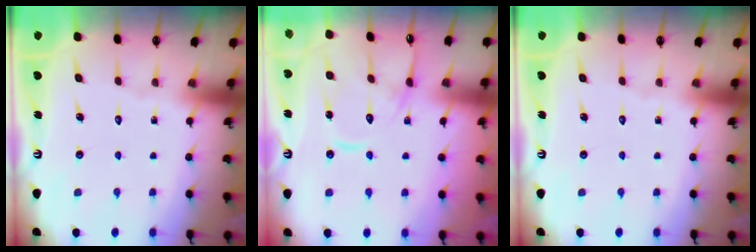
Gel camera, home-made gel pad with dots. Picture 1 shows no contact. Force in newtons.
{"total": 10.9, "press": 10.9, "slide": 0.5}
{"total": 0.0}